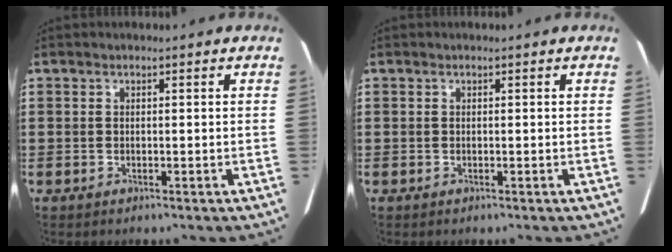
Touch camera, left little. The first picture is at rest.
{"total": 0.0}